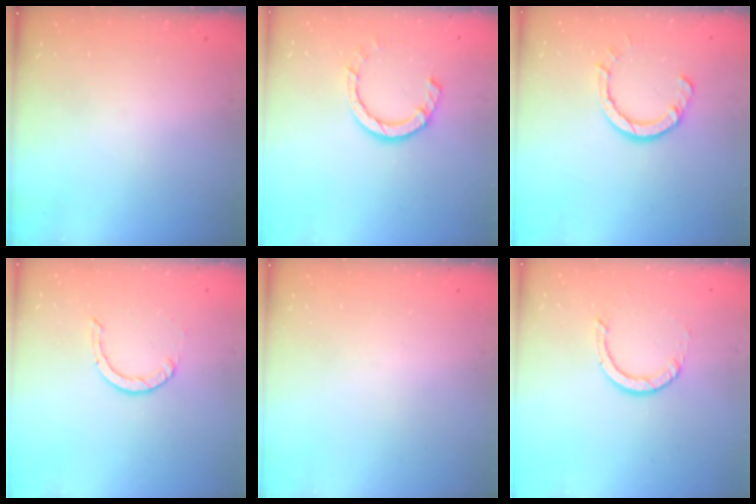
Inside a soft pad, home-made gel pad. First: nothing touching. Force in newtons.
{"total": 7.1, "press": 7.0, "slide": 1.1}
{"total": 5.5, "press": 5.5, "slide": 0.4}
{"total": 0.9, "press": 0.9, "slide": 0.1}
{"total": 0.0}
{"total": 2.9, "press": 2.9, "slide": 0.2}